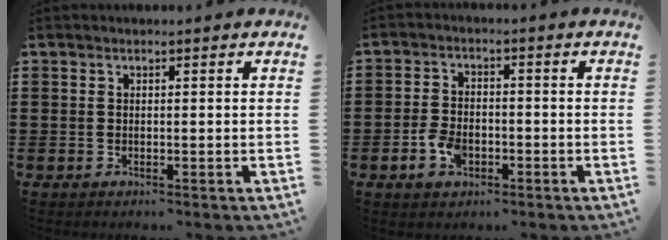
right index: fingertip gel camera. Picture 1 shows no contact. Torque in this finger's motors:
{"motor_torque": [0.08, -0.01, 0.11, 0.11]}